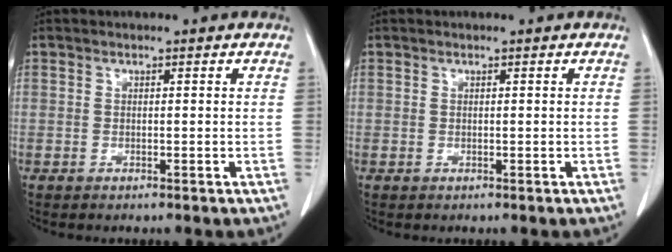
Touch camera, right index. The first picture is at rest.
{"total": 0.0}